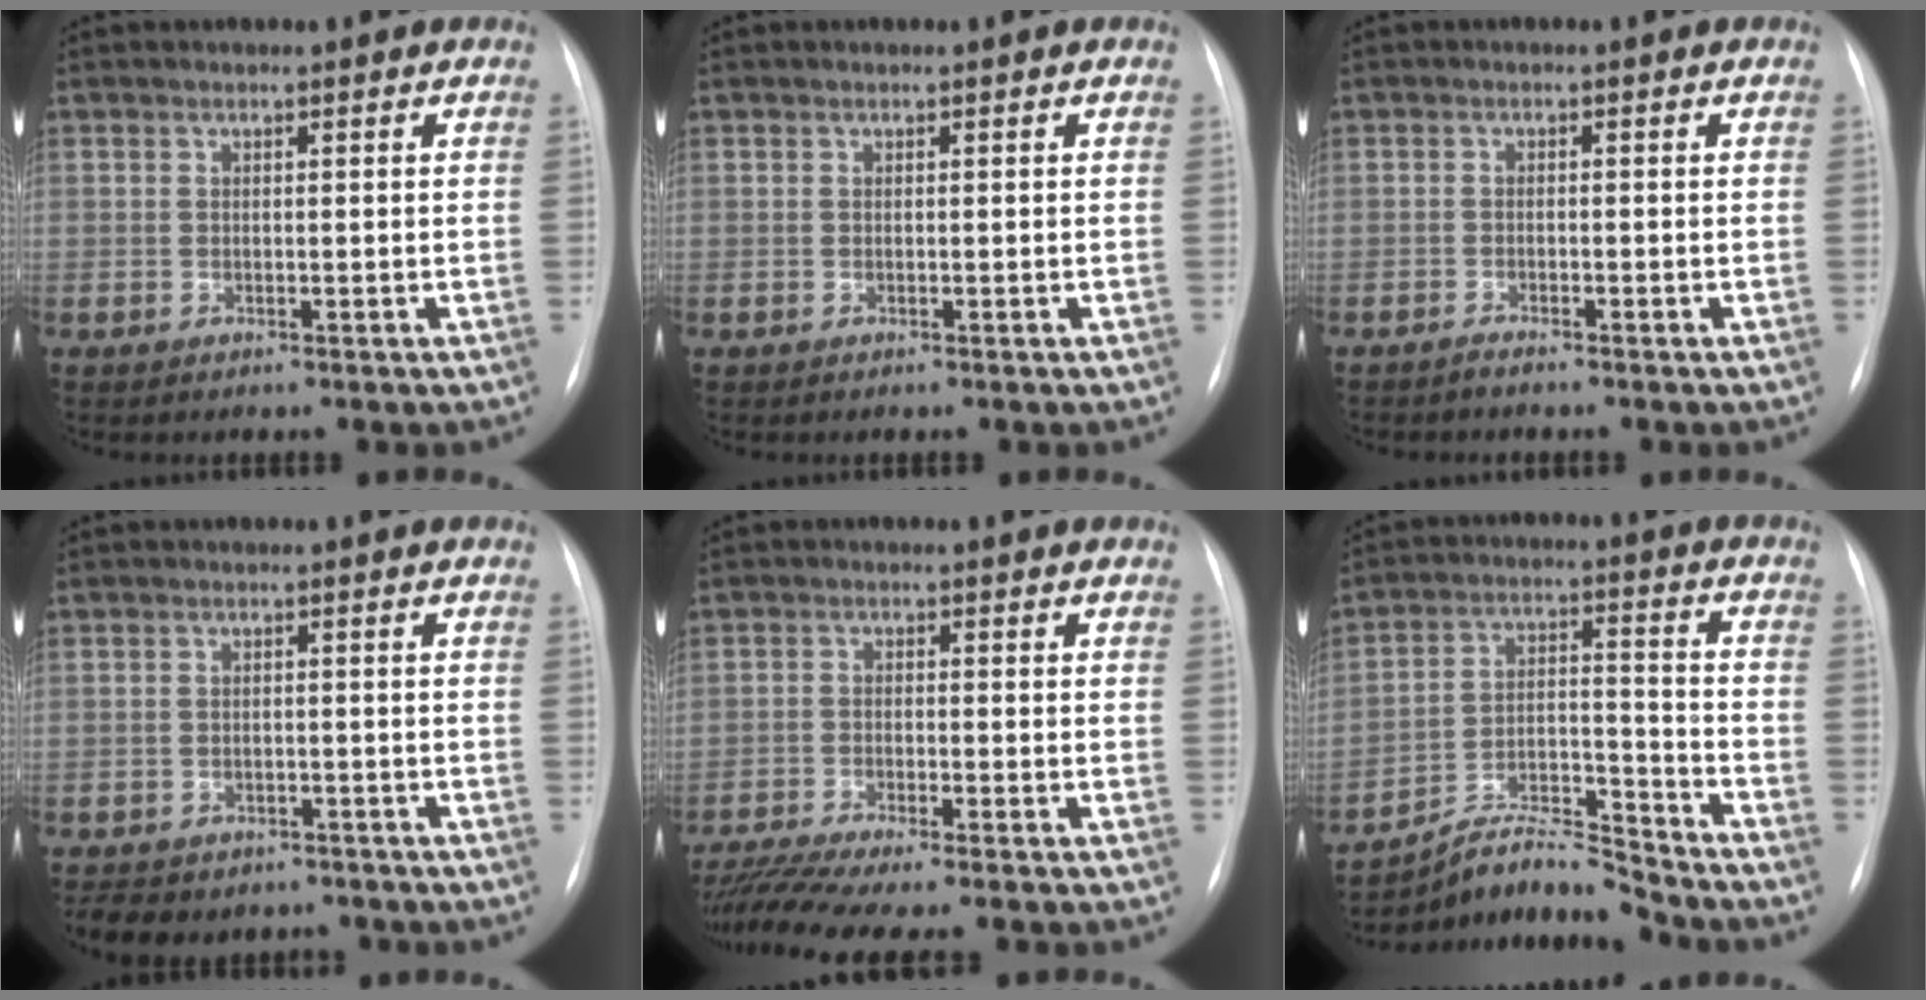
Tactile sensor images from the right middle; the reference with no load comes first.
{"total": 0.0}
{"total": 0.9, "force": [-0.9, 0.0, 0.2], "torque": [-0.008, -0.003, -0.015]}
{"total": 9.6, "force": [-7.8, 5.0, 2.6], "torque": [-0.047, 0.002, -0.096]}
{"total": 9.2, "force": [-8.1, -0.8, 4.3], "torque": [-0.066, -0.019, -0.131]}
{"total": 9.9, "force": [-9.8, -0.5, 1.3], "torque": [-0.021, 0.032, -0.177]}